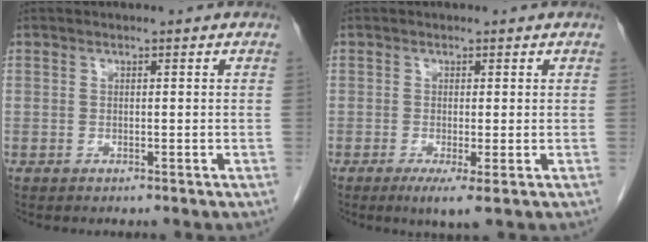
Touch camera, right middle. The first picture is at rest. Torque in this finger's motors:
{"motor_torque": [0.79, -0.12, 0.20, 0.02]}